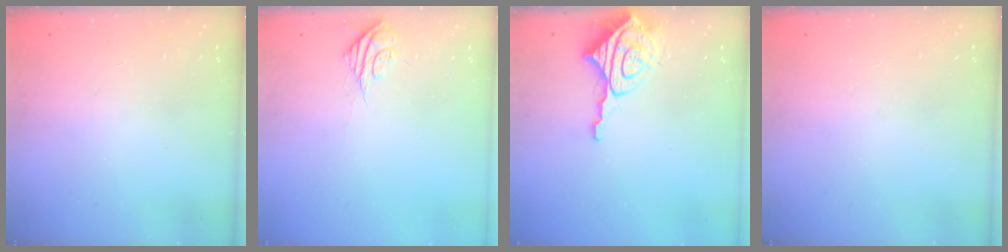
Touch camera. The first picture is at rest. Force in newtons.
{"total": 5.6, "press": 5.6, "slide": 0.4}
{"total": 9.6, "press": 9.5, "slide": 1.0}
{"total": 0.0}